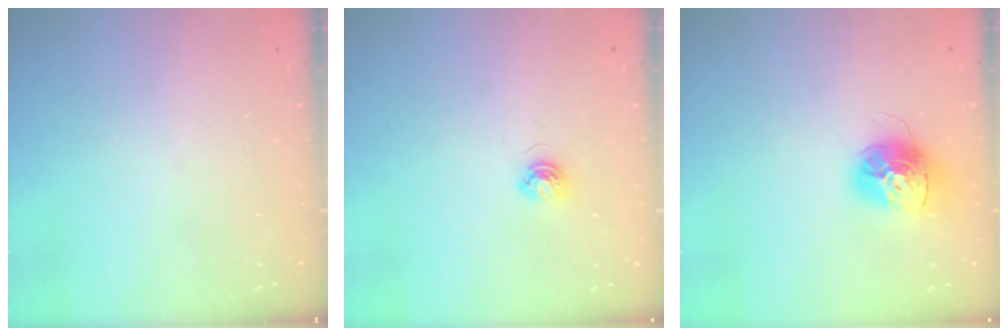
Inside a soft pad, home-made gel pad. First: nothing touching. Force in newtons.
{"total": 3.7, "press": 3.7, "slide": 0.5}
{"total": 13.7, "press": 13.7, "slide": 1.2}